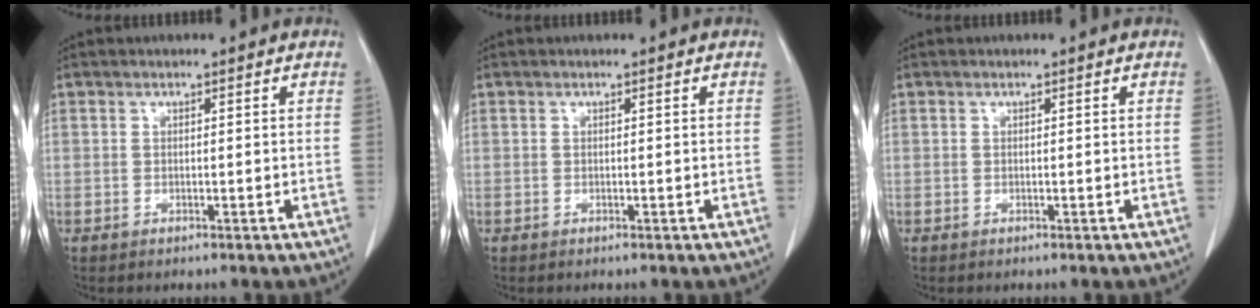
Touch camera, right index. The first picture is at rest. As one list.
[{"total": 0.0}, {"total": 0.0}]